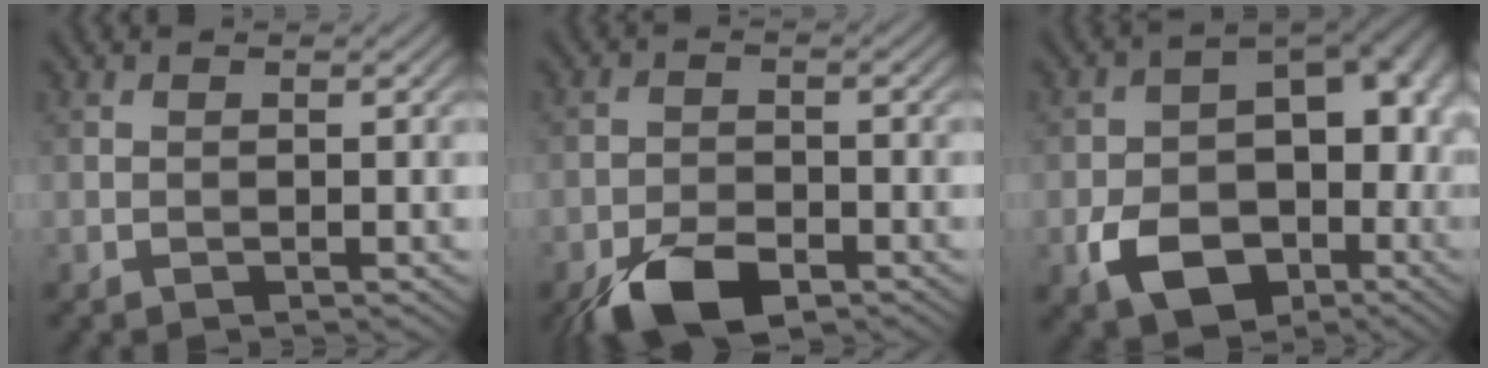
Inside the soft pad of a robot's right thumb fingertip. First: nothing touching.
{"total": 8.0, "force": [-5.1, 3.5, 5.1], "torque": [-0.093, -0.009, -0.098]}
{"total": 14.7, "force": [-4.6, 9.8, 9.9], "torque": [-0.141, -0.033, -0.073]}